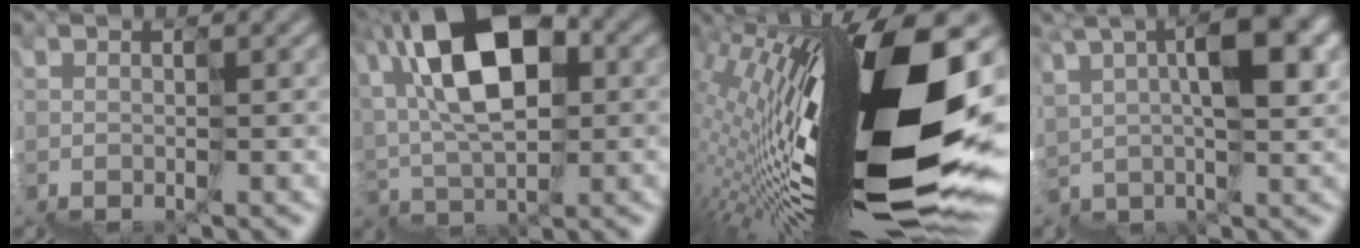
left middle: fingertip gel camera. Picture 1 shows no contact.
{"total": 8.6, "force": [5.6, 3.4, 5.6], "torque": [-0.075, 0.062, 0.080]}
{"total": 14.8, "force": [2.9, 2.9, 14.2], "torque": [-0.233, 0.016, 0.042]}
{"total": 7.5, "force": [6.2, 1.8, 3.9], "torque": [-0.068, 0.045, 0.103]}